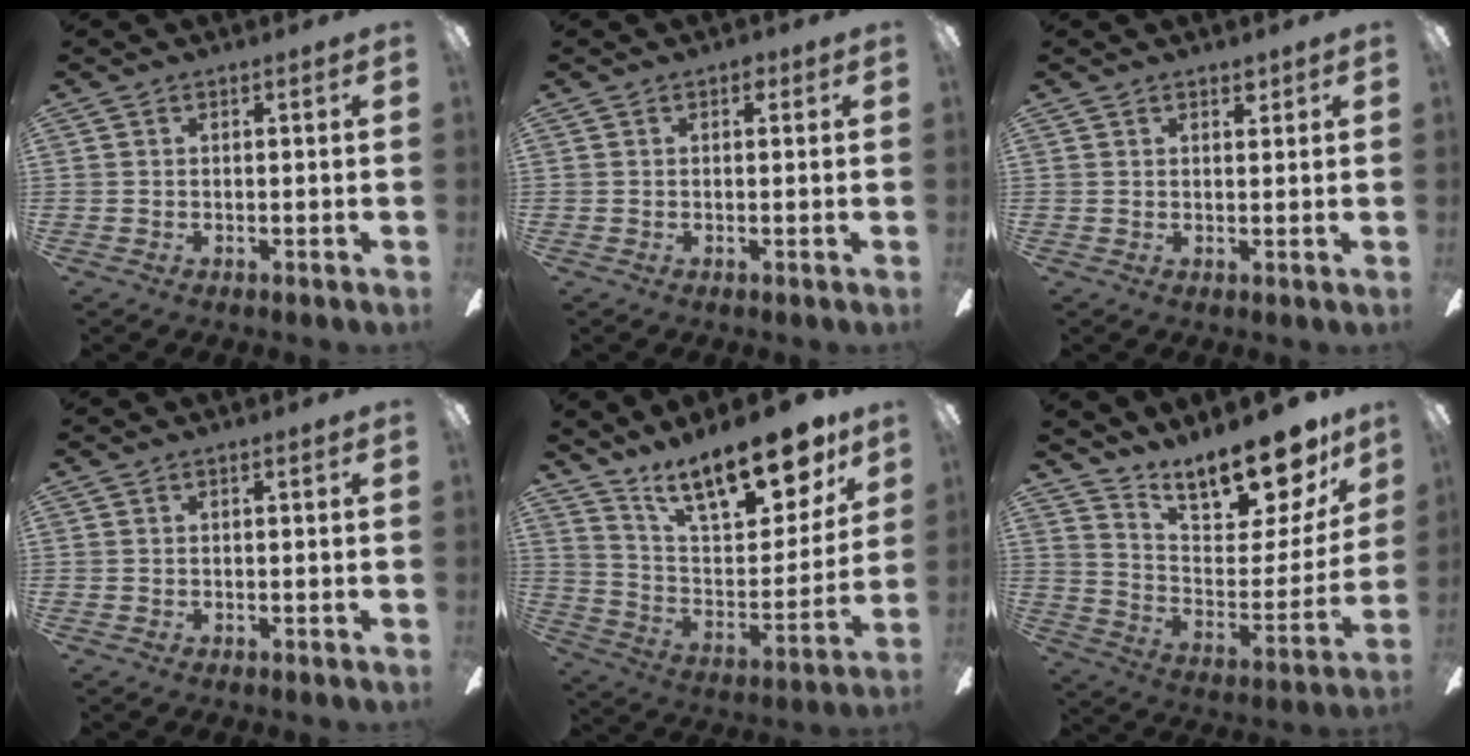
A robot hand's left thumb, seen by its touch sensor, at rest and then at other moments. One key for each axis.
{"total": 1.3, "fx": 0.6, "fy": 0.9, "fz": 0.7, "tx": -0.007, "ty": 0.002, "tz": 0.008}
{"total": 2.0, "fx": 1.6, "fy": 0.9, "fz": 0.7, "tx": 0.000, "ty": -0.007, "tz": 0.026}
{"total": 0.0}
{"total": 20.8, "fx": 15.1, "fy": 7.9, "fz": 11.9, "tx": -0.180, "ty": -0.099, "tz": 0.259}
{"total": 20.1, "fx": 16.5, "fy": 6.8, "fz": 9.3, "tx": -0.139, "ty": -0.122, "tz": 0.283}